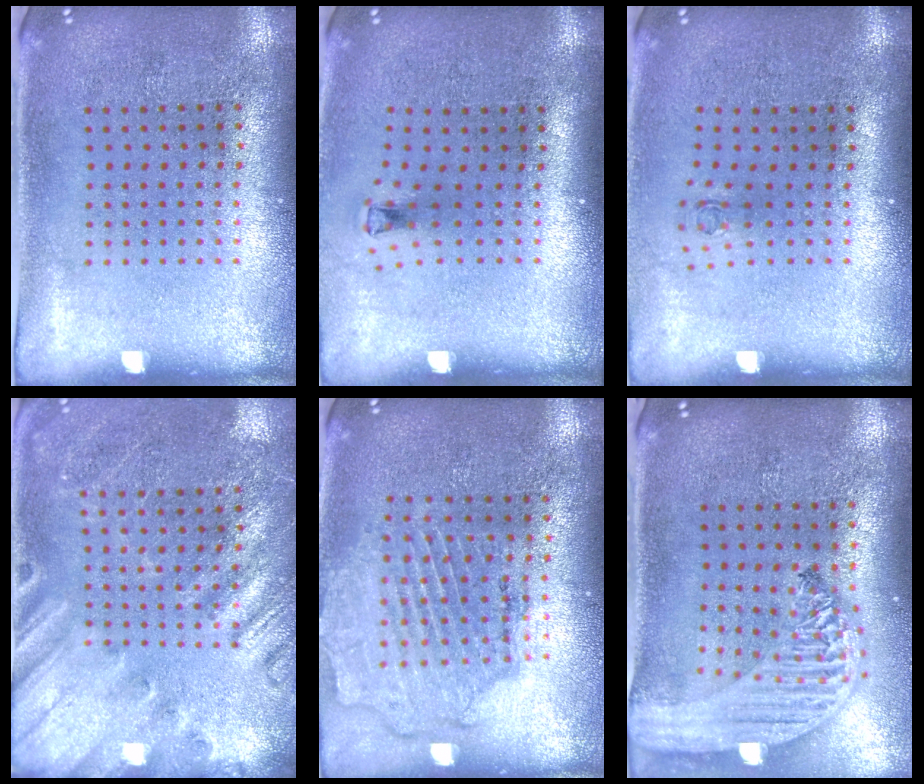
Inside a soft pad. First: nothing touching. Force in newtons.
{"total": 0.7, "press": 0.4, "slide": 0.6}
{"total": 0.7, "press": 0.3, "slide": 0.6}
{"total": 2.2, "press": 2.1, "slide": 0.8}
{"total": 1.6, "press": 1.6, "slide": 0.4}
{"total": 2.6, "press": 2.1, "slide": 1.6}